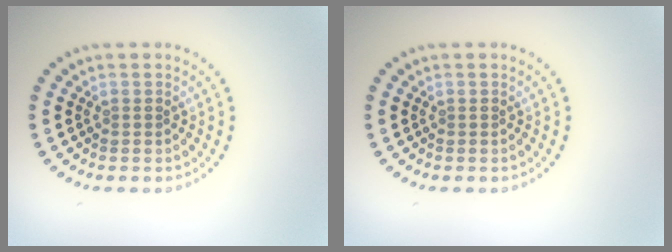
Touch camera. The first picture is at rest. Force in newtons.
{"total": 0.0}